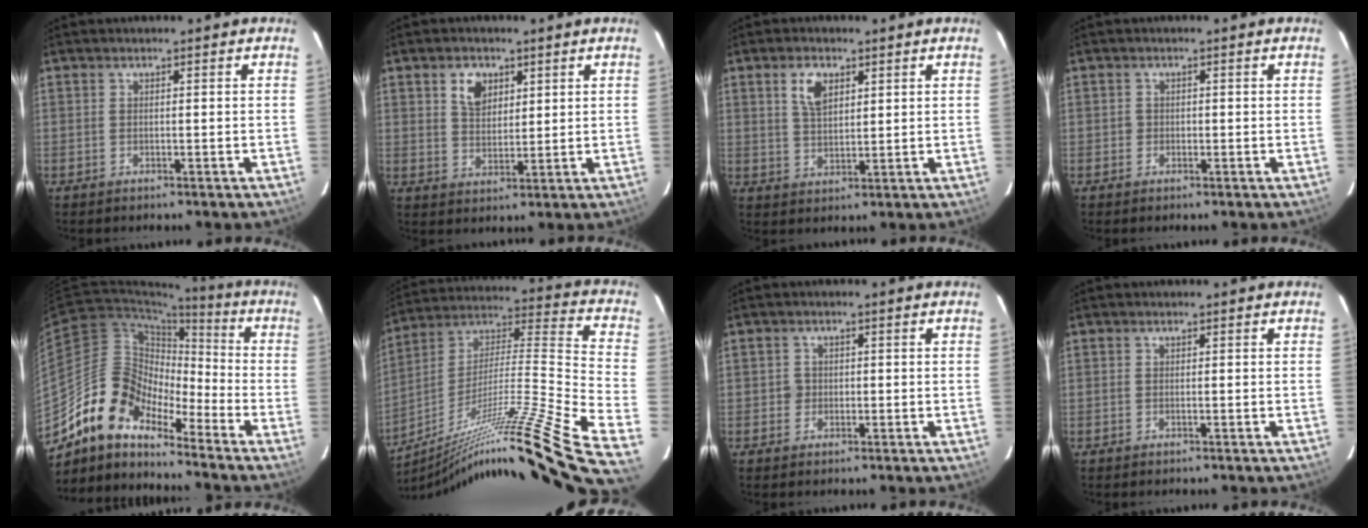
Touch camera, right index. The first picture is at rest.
{"total": 5.6, "force": [2.7, 3.8, 3.1], "torque": [-0.048, 0.007, 0.053]}
{"total": 5.5, "force": [2.6, 3.0, 3.8], "torque": [-0.070, 0.009, 0.051]}
{"total": 1.2, "force": [-0.3, 1.2, 0.1], "torque": [0.001, 0.002, -0.004]}
{"total": 12.8, "force": [-10.7, 4.8, 5.2], "torque": [-0.085, 0.018, -0.218]}
{"total": 33.9, "force": [-24.4, -0.7, 23.5], "torque": [-0.294, -0.069, -0.384]}
{"total": 1.9, "force": [-0.3, 1.8, 0.0], "torque": [0.001, 0.005, -0.005]}
{"total": 0.0}